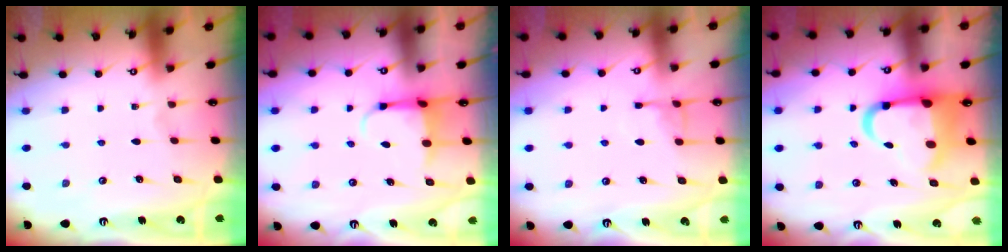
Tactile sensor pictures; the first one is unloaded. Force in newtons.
{"total": 4.4, "press": 4.3, "slide": 1.2}
{"total": 5.6, "press": 5.6, "slide": 0.8}
{"total": 10.3, "press": 9.9, "slide": 3.0}